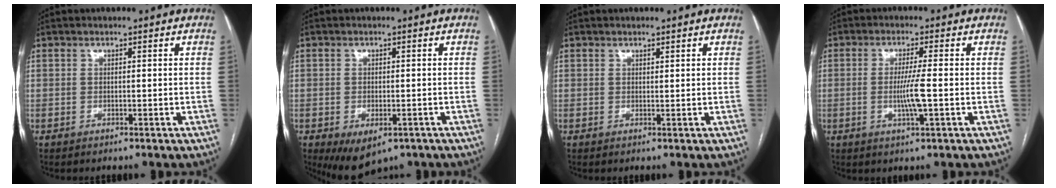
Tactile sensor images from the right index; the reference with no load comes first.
{"total": 6.4, "force": [-3.5, 3.5, 4.1], "torque": [-0.062, -0.009, -0.045]}
{"total": 0.5, "force": [0.4, 0.1, 0.2], "torque": [-0.007, -0.001, 0.007]}
{"total": 5.0, "force": [-0.8, -0.4, 4.9], "torque": [-0.094, -0.010, -0.017]}